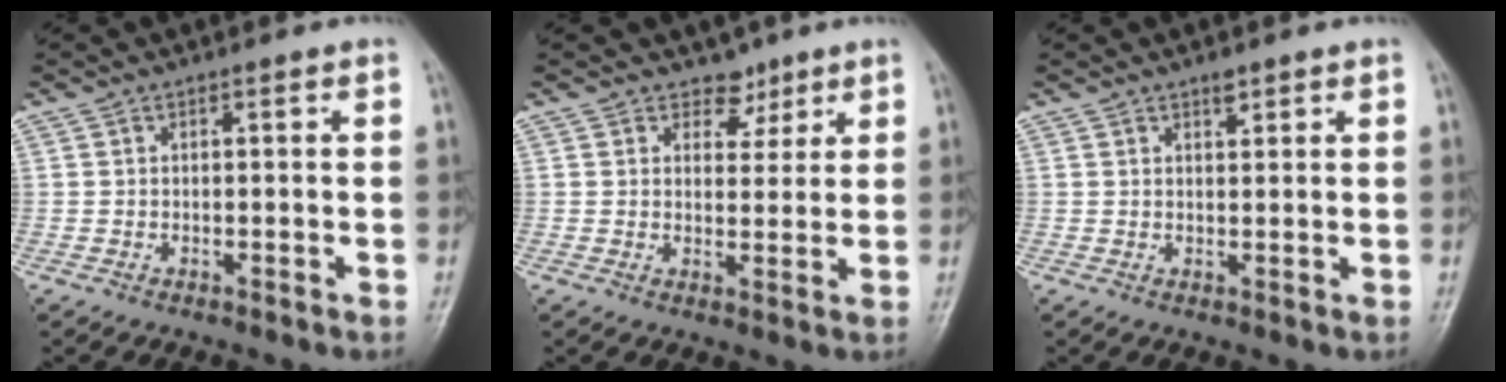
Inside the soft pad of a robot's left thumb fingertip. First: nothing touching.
{"total": 3.2, "force": [2.4, 2.0, 0.6], "torque": [0.014, -0.016, 0.036]}
{"total": 1.6, "force": [1.2, 0.6, 0.9], "torque": [-0.007, -0.007, 0.019]}